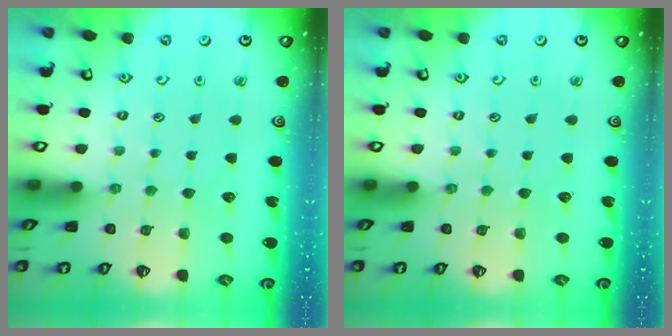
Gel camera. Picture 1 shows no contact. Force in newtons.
{"total": 0.0}